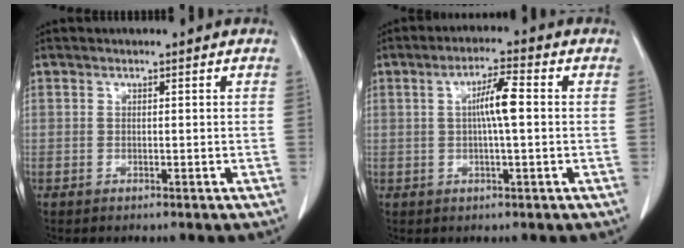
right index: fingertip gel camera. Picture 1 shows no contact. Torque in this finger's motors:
{"motor_torque": [0.94, -0.08, 0.48, 0.12]}